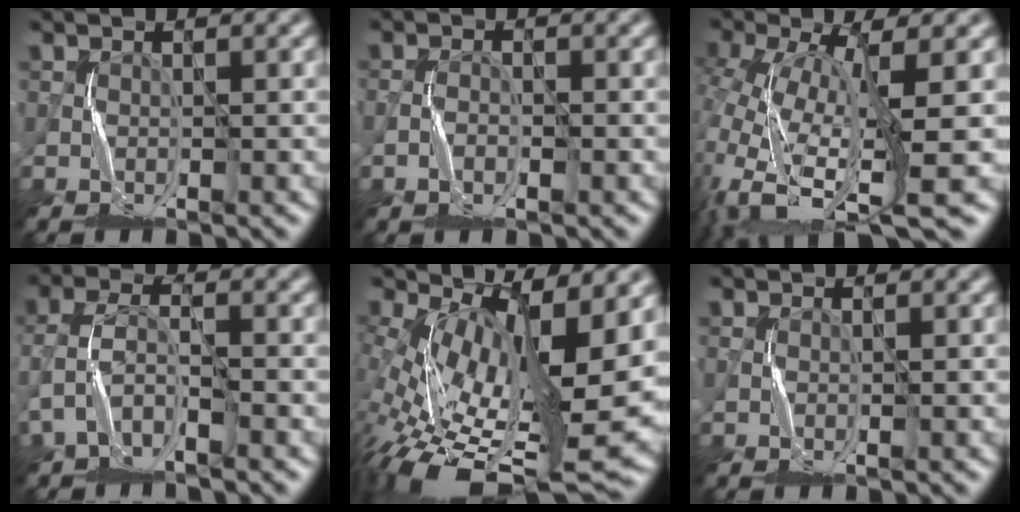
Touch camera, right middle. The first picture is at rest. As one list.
[{"total": 1.2, "force": [-1.0, 0.4, 0.5], "torque": [-0.007, 0.005, -0.020]}, {"total": 10.5, "force": [-3.4, 3.6, 9.3], "torque": [-0.199, -0.018, -0.055]}, {"total": 2.9, "force": [-2.4, 0.9, 1.3], "torque": [-0.039, 0.005, -0.055]}, {"total": 13.1, "force": [-1.3, 5.6, 11.7], "torque": [-0.222, -0.022, -0.006]}, {"total": 0.7, "force": [-0.3, -0.3, -0.6], "torque": [0.014, 0.001, -0.006]}]